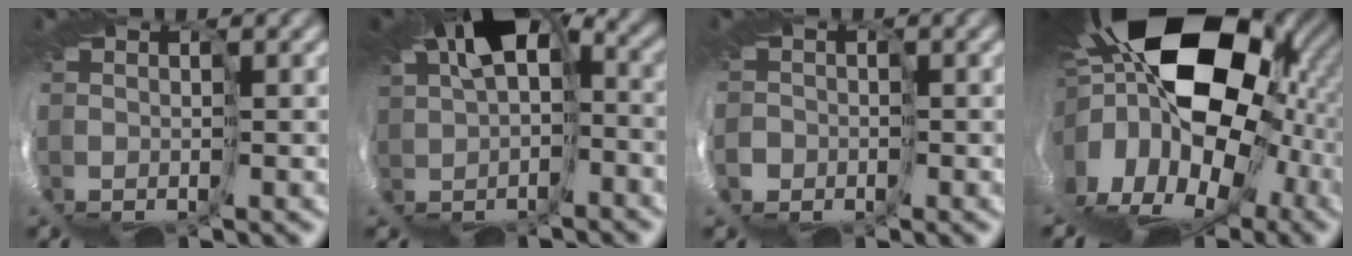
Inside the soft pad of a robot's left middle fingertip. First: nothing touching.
{"total": 5.6, "force": [2.0, 3.3, 4.1], "torque": [-0.100, -0.020, 0.055]}
{"total": 2.5, "force": [-0.8, 2.1, -1.1], "torque": [0.007, -0.011, -0.020]}
{"total": 16.7, "force": [-0.6, 10.5, 12.9], "torque": [-0.177, 0.004, -0.049]}